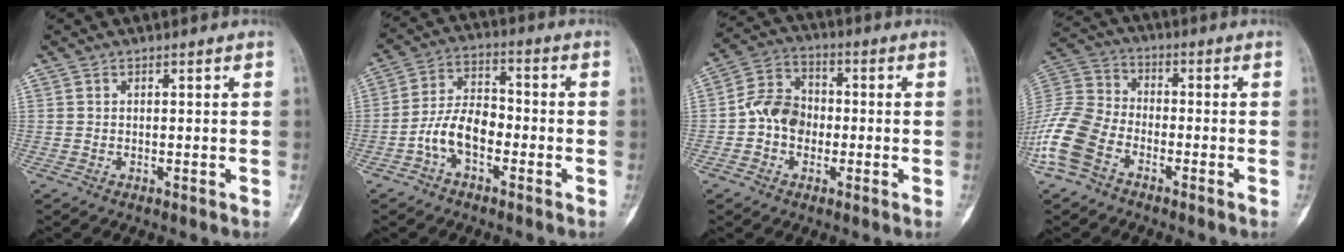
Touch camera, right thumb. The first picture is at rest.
{"total": 8.8, "force": [-3.3, 4.9, 6.5], "torque": [-0.115, 0.036, -0.070]}
{"total": 8.7, "force": [-1.3, 6.9, 5.1], "torque": [-0.073, 0.030, -0.040]}
{"total": 12.9, "force": [-6.4, 8.0, 7.8], "torque": [-0.171, 0.032, -0.139]}